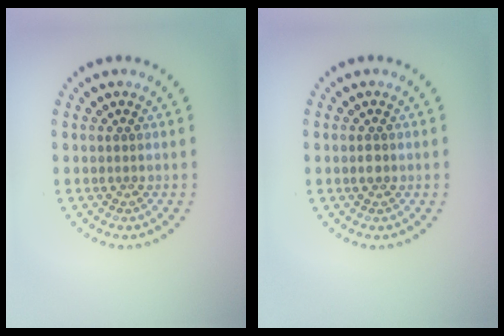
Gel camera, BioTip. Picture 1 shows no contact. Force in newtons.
{"total": 1.0, "press": 1.0, "slide": 0.3}